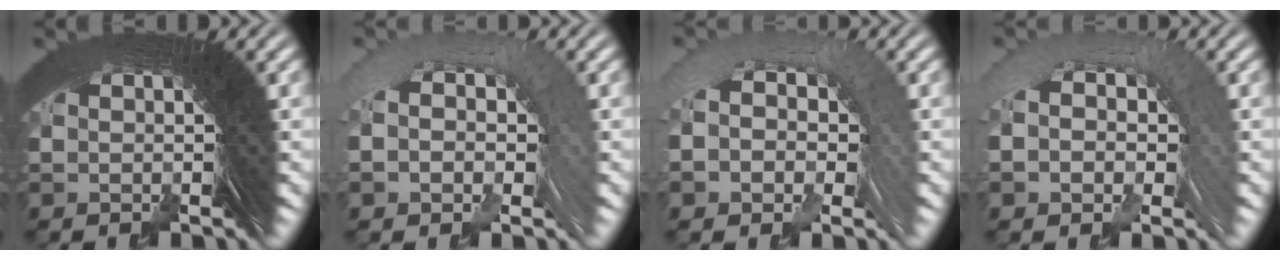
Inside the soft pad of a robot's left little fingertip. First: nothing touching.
{"total": 3.2, "force": [0.2, 1.8, 2.7], "torque": [-0.046, 0.025, -0.010]}
{"total": 4.6, "force": [0.2, 3.0, 3.5], "torque": [-0.063, 0.019, -0.012]}
{"total": 3.8, "force": [0.2, 2.3, 3.0], "torque": [-0.055, 0.021, -0.010]}